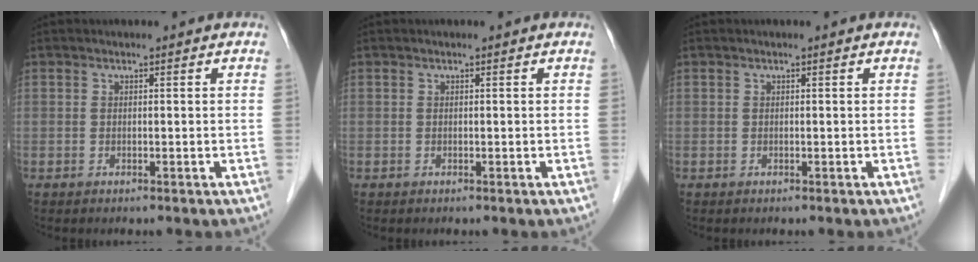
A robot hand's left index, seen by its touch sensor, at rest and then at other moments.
{"total": 0.0}
{"total": 0.0}